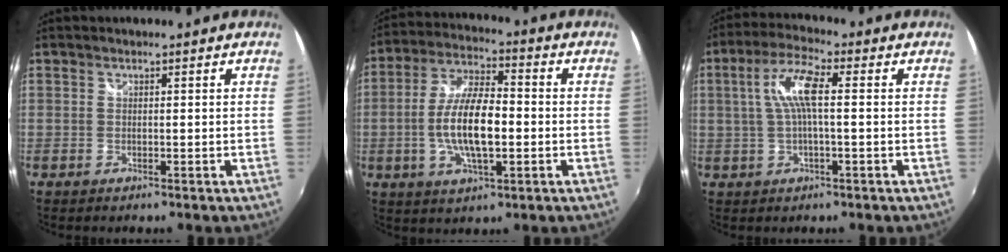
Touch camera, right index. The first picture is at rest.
{"total": 12.4, "force": [-2.0, 4.4, 11.5], "torque": [-0.231, 0.004, -0.037]}
{"total": 7.7, "force": [0.8, 1.6, 7.5], "torque": [-0.148, 0.010, 0.017]}